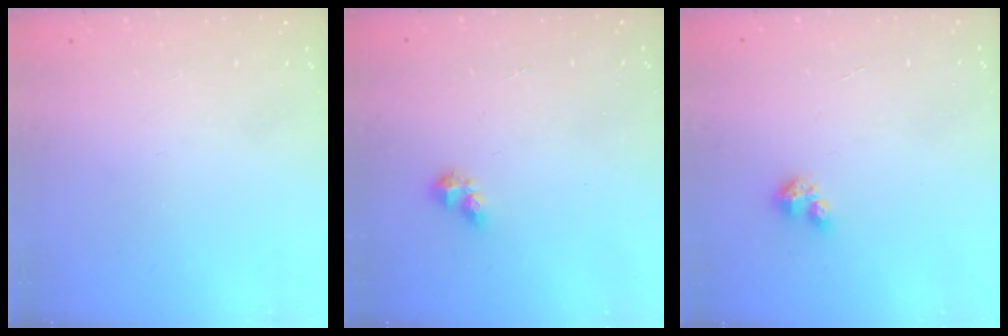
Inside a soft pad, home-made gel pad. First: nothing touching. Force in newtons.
{"total": 2.9, "press": 2.9, "slide": 0.3}
{"total": 2.7, "press": 2.7, "slide": 0.3}